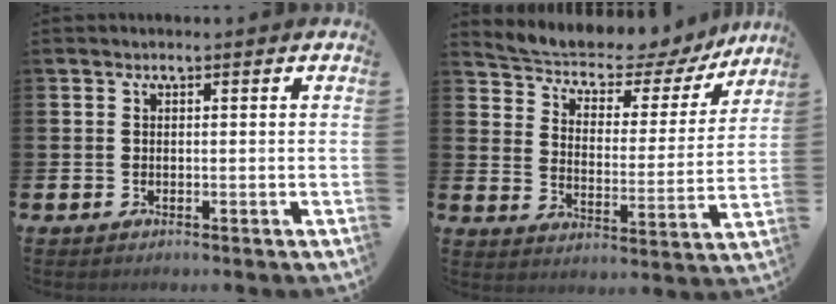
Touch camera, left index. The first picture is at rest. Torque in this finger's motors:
{"motor_torque": [0.13, -0.44, 0.47, 0.04]}